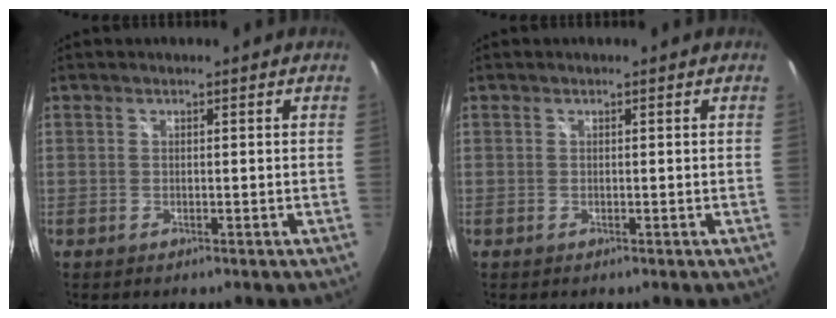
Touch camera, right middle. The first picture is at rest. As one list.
[{"total": 0.0}]